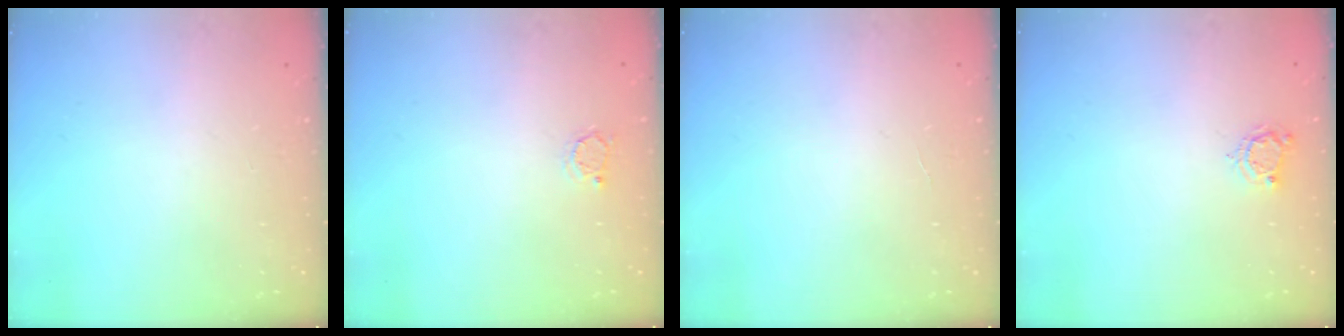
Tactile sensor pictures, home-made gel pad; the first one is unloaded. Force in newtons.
{"total": 2.0, "press": 2.0, "slide": 0.4}
{"total": 1.3, "press": 1.3, "slide": 0.1}
{"total": 5.4, "press": 5.4, "slide": 0.3}